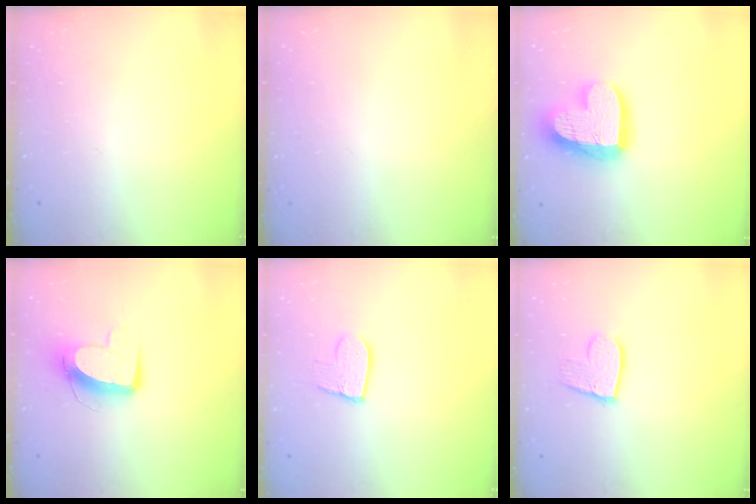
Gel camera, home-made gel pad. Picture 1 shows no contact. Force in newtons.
{"total": 0.0}
{"total": 18.6, "press": 18.6, "slide": 1.4}
{"total": 10.6, "press": 10.6, "slide": 0.6}
{"total": 8.9, "press": 8.8, "slide": 0.5}
{"total": 10.0, "press": 10.0, "slide": 0.8}